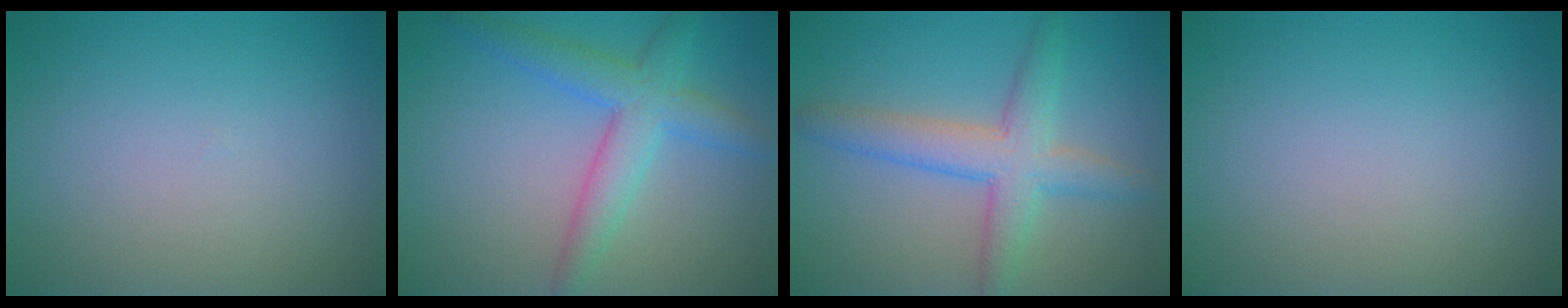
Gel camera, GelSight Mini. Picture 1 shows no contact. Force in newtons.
{"total": 4.5, "press": 4.5, "slide": 0.1}
{"total": 4.7, "press": 4.7, "slide": 0.3}
{"total": 0.0}